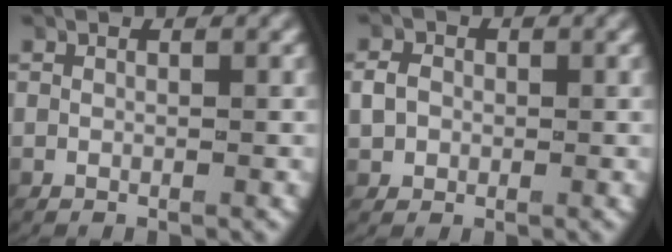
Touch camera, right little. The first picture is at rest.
{"total": 2.1, "force": [0.0, 1.9, 0.9], "torque": [-0.026, 0.002, 0.001]}